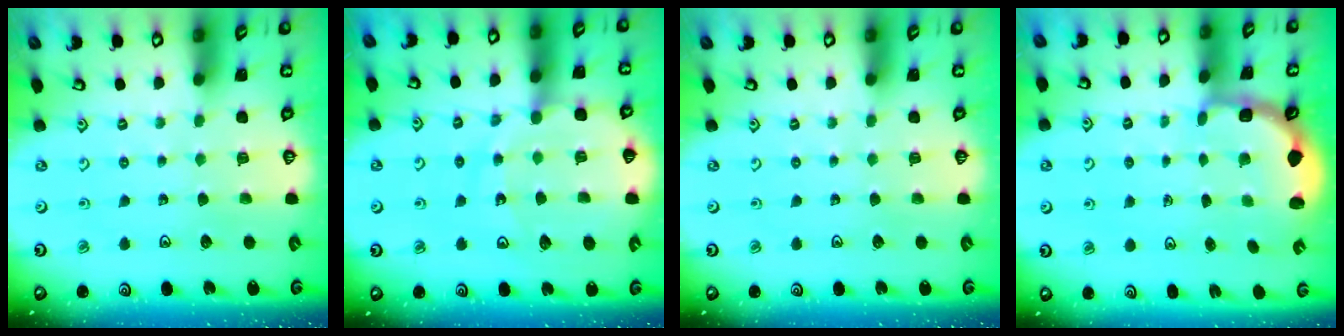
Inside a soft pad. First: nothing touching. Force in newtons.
{"total": 12.3, "press": 12.1, "slide": 1.7}
{"total": 0.0}
{"total": 3.0, "press": 2.0, "slide": 2.2}